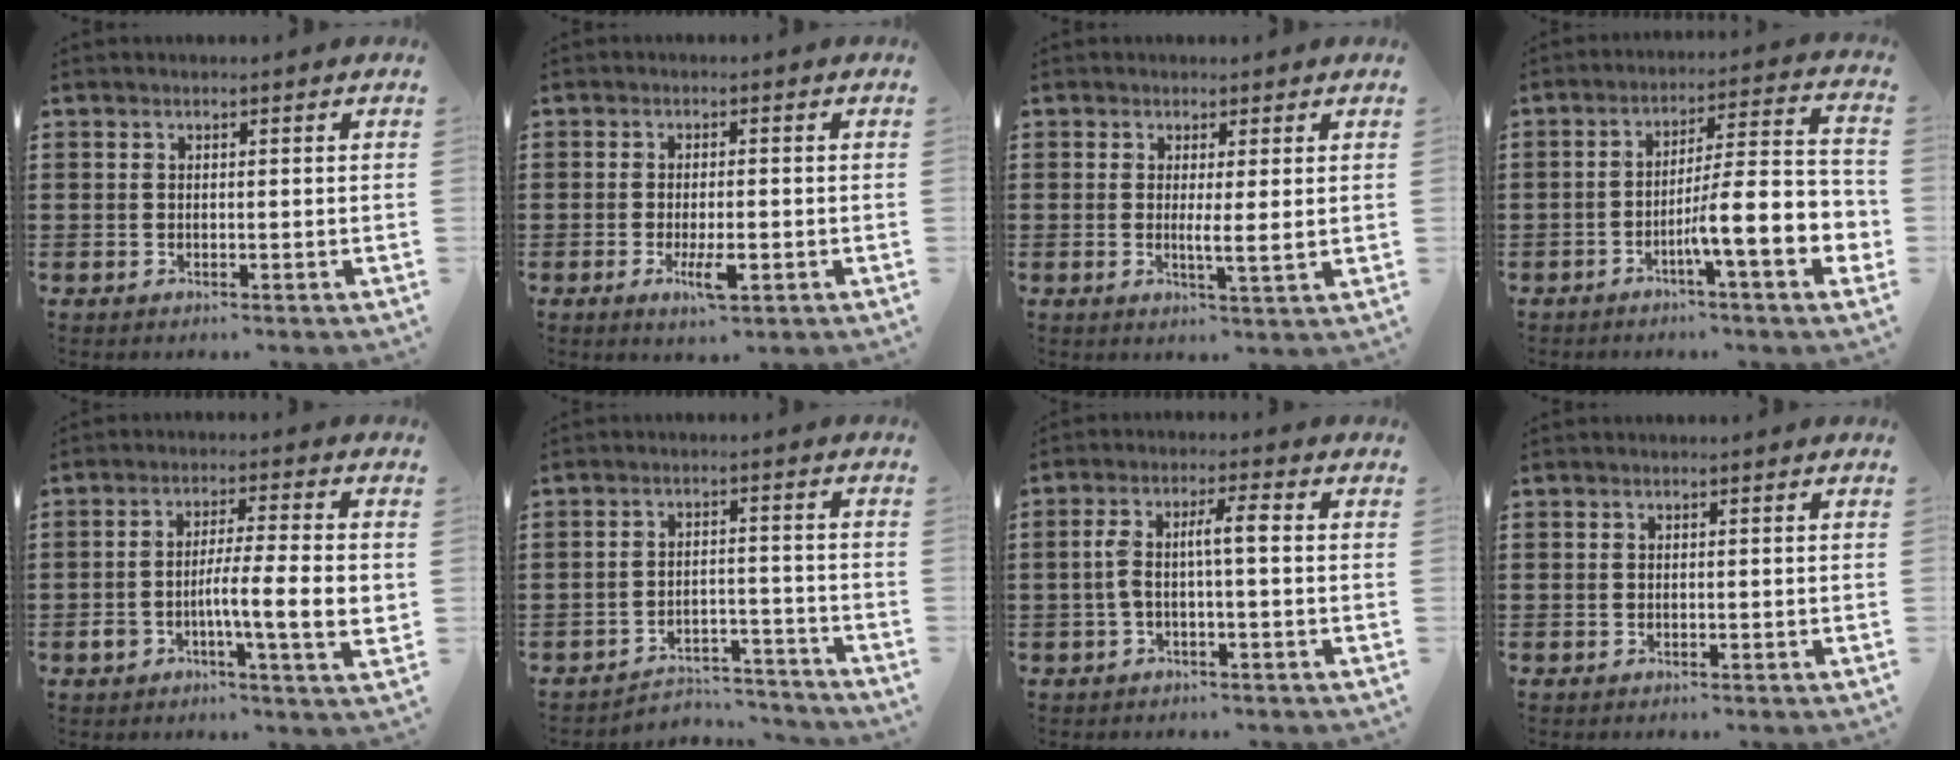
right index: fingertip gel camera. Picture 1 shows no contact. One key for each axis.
{"total": 4.5, "fx": -1.7, "fy": 1.3, "fz": 4.0, "tx": -0.077, "ty": -0.006, "tz": -0.030}
{"total": 2.7, "fx": 0.6, "fy": 0.0, "fz": 2.7, "tx": -0.047, "ty": -0.007, "tz": 0.008}
{"total": 11.5, "fx": -4.0, "fy": 1.9, "fz": 10.5, "tx": -0.173, "ty": -0.021, "tz": -0.077}
{"total": 9.4, "fx": -2.1, "fy": 1.8, "fz": 9.0, "tx": -0.155, "ty": -0.003, "tz": -0.041}
{"total": 4.6, "fx": -4.4, "fy": 0.9, "fz": 0.9, "tx": -0.018, "ty": 0.006, "tz": -0.089}
{"total": 5.3, "fx": -0.4, "fy": 0.9, "fz": 5.2, "tx": -0.104, "ty": 0.004, "tz": -0.015}
{"total": 0.0}